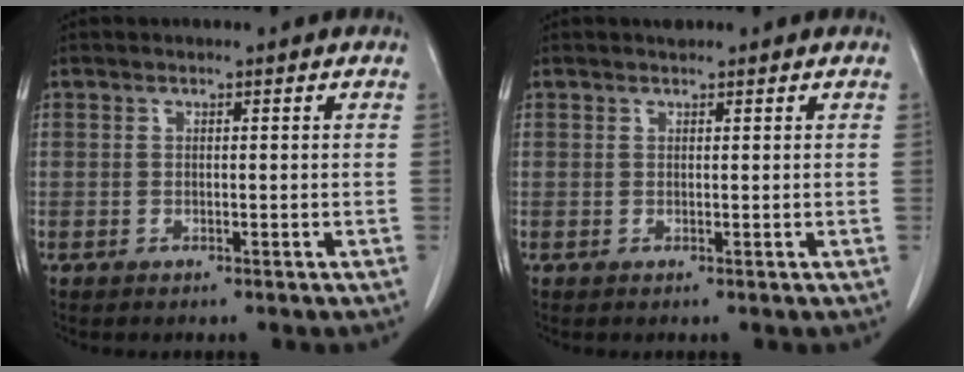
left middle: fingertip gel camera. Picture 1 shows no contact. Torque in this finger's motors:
{"motor_torque": [-0.18, 0.19, -0.13, -0.01]}